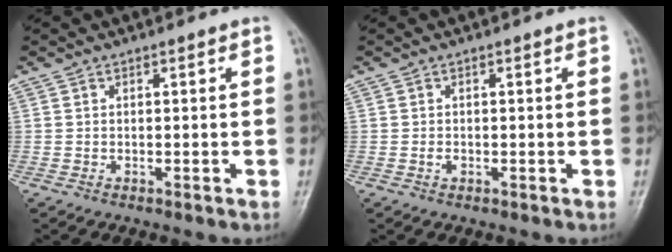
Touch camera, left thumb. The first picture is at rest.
{"total": 0.8, "force": [0.0, 0.6, 0.5], "torque": [-0.007, 0.000, -0.001]}